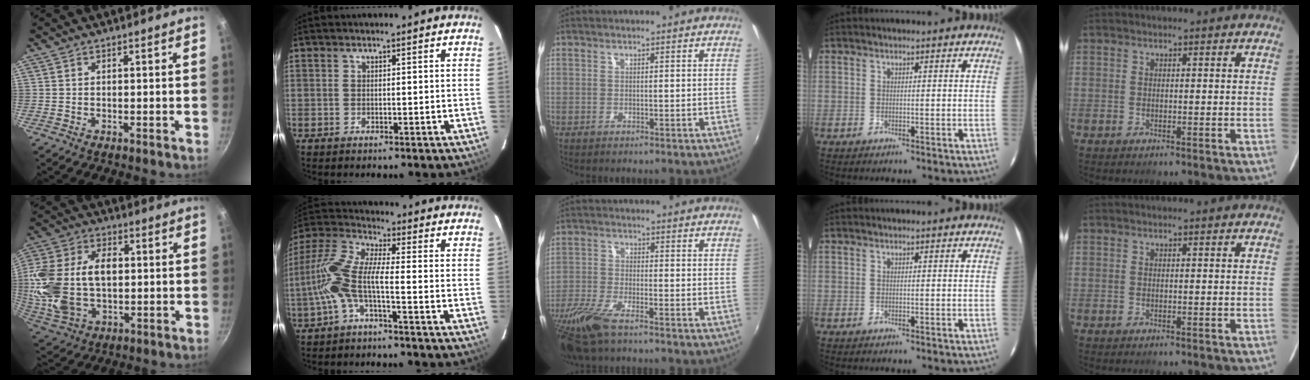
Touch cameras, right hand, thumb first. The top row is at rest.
{"thumb": {"total": 21.1, "force": [0.9, 13.9, 15.8], "torque": [-0.318, 0.022, 0.022]}, "index": {"total": 9.4, "force": [-3.1, 1.5, 8.7], "torque": [-0.203, 0.009, -0.065]}, "middle": {"total": 11.7, "force": [-8.8, 2.7, 7.1], "torque": [-0.171, -0.035, -0.177]}}